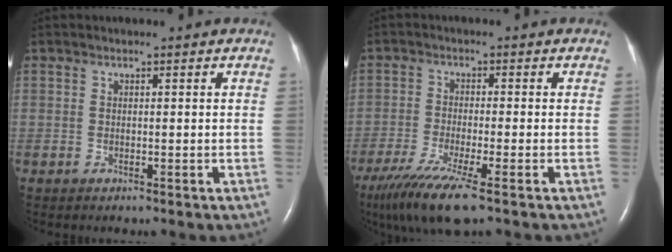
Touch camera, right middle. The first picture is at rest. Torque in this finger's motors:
{"motor_torque": [0.88, -0.83, 0.43, 0.07]}